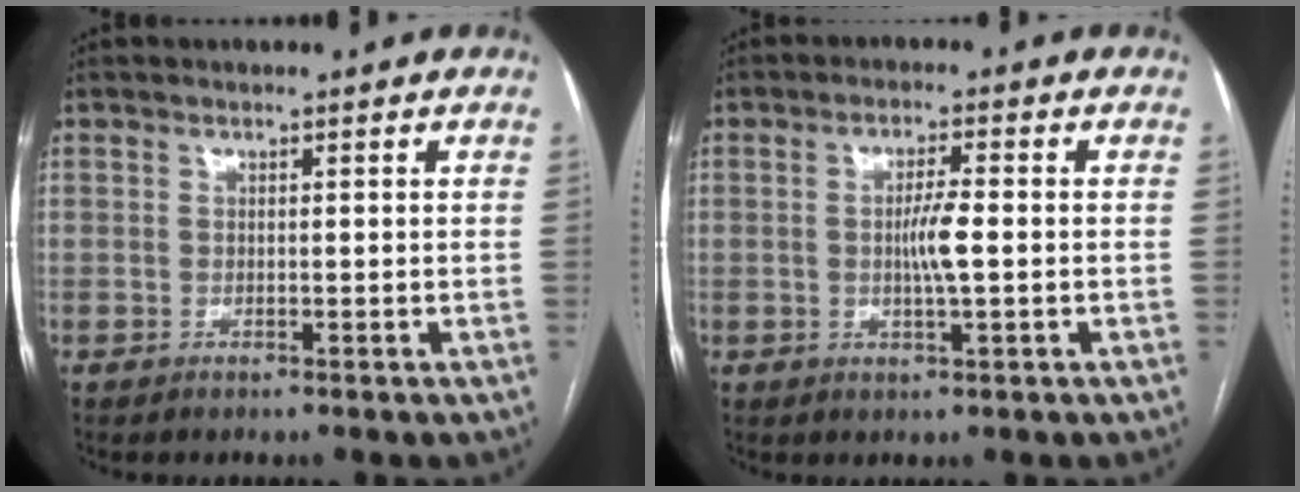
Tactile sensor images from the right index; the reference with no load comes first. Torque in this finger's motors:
{"motor_torque": [0.47, 0.03, 0.29, 0.07]}